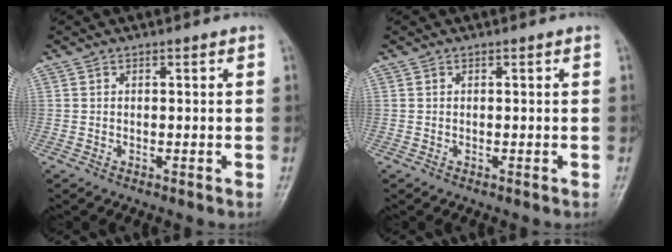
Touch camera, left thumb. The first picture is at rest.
{"total": 0.0}